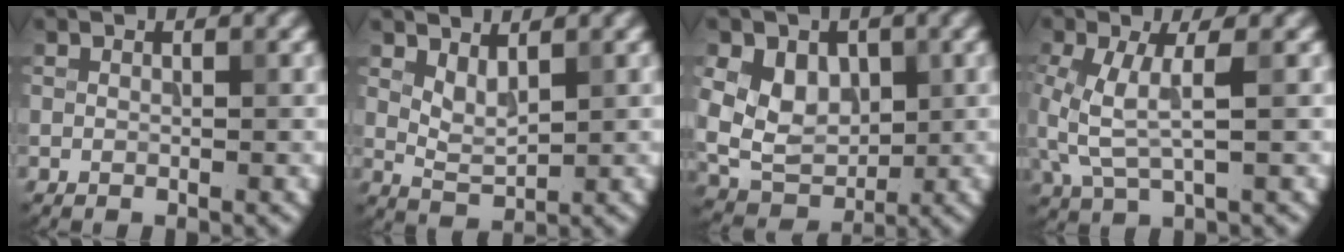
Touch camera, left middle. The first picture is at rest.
{"total": 2.2, "force": [1.1, 1.0, 1.7], "torque": [-0.037, -0.006, 0.027]}
{"total": 5.8, "force": [1.0, 4.3, 3.8], "torque": [-0.069, -0.005, 0.017]}
{"total": 4.5, "force": [0.0, 1.6, 4.2], "torque": [-0.112, -0.004, 0.001]}